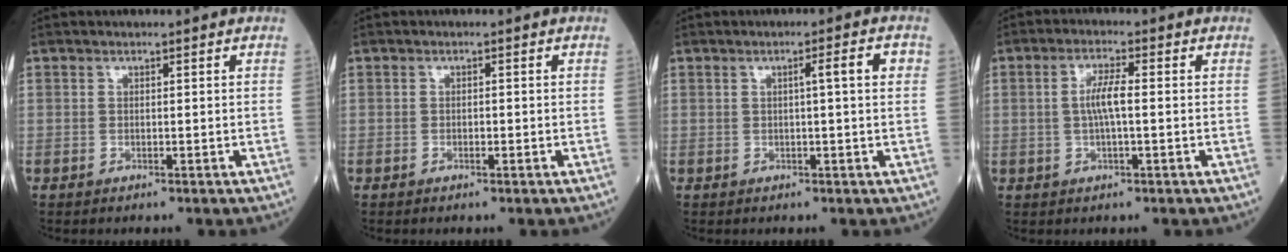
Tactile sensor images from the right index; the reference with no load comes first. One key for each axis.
{"total": 0.6, "fx": -0.3, "fy": 0.2, "fz": 0.5, "tx": -0.012, "ty": 0.001, "tz": -0.003}
{"total": 3.5, "fx": 0.7, "fy": -0.1, "fz": 3.4, "tx": -0.050, "ty": 0.011, "tz": 0.010}
{"total": 4.1, "fx": 0.0, "fy": 0.5, "fz": 4.1, "tx": -0.083, "ty": 0.005, "tz": 0.001}